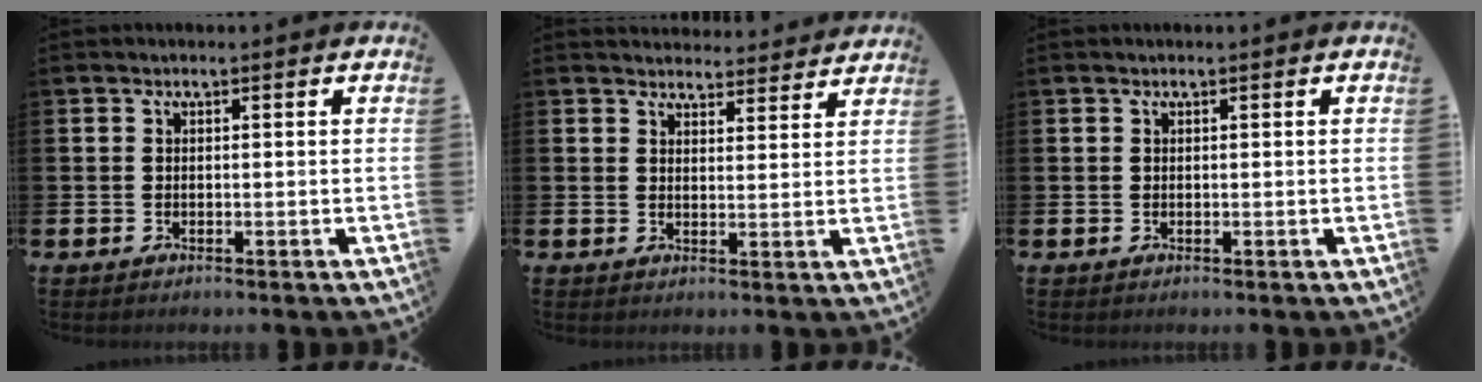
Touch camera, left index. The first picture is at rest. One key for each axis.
{"total": 3.9, "fx": 3.9, "fy": 0.8, "fz": -0.2, "tx": 0.004, "ty": -0.026, "tz": 0.070}
{"total": 0.0}